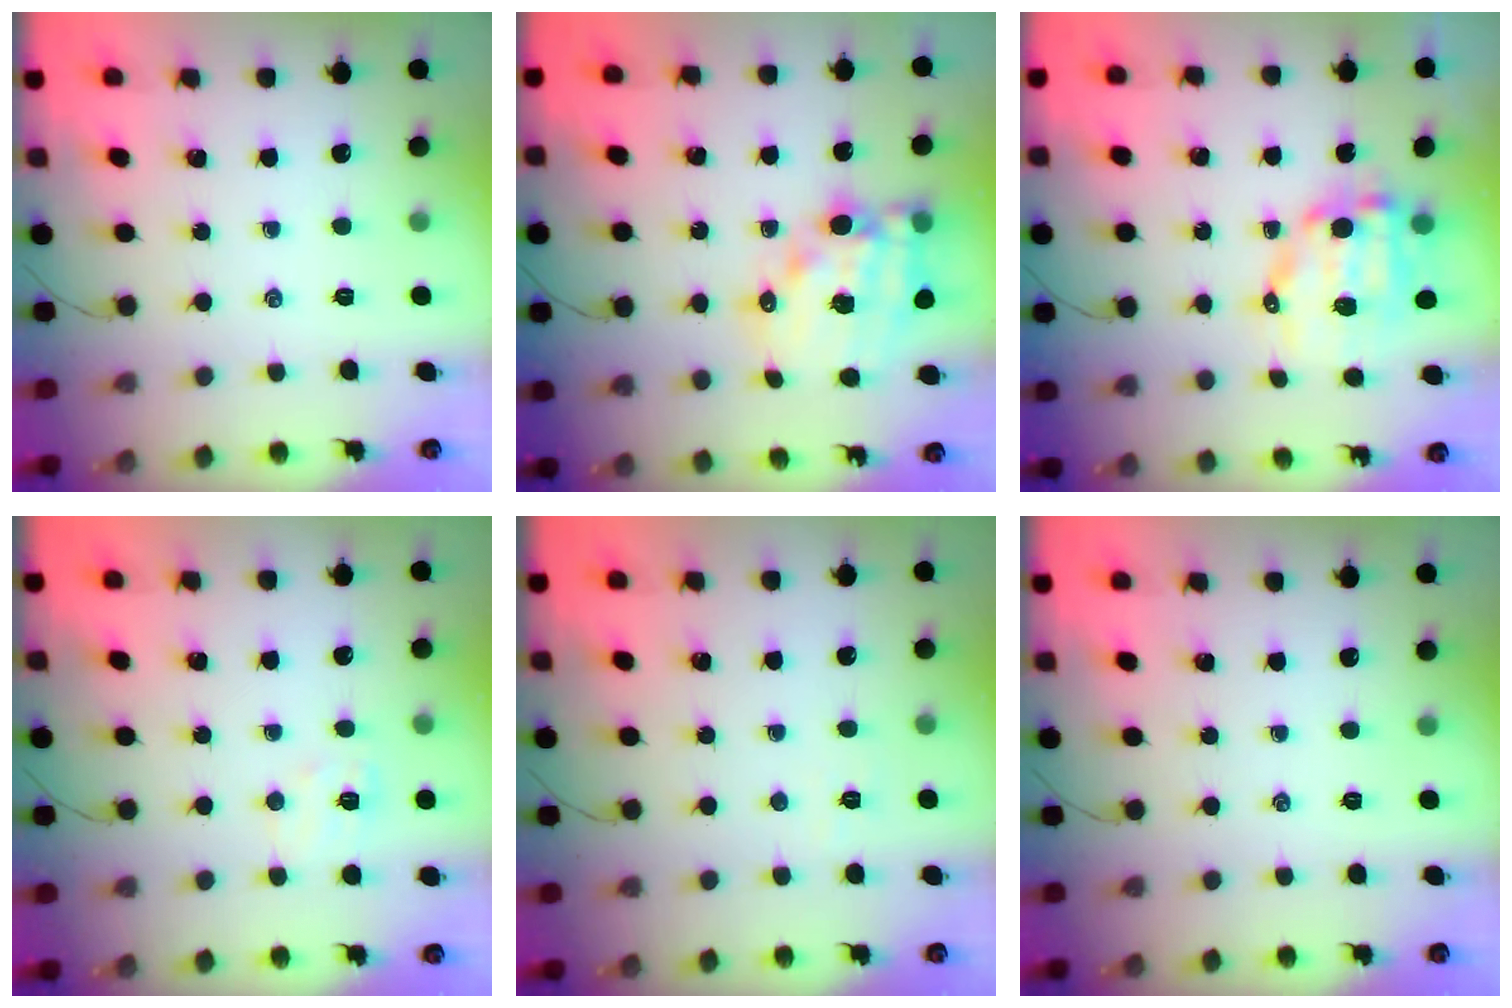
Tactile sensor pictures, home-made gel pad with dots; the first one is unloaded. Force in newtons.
{"total": 15.4, "press": 14.9, "slide": 3.8}
{"total": 10.4, "press": 10.1, "slide": 2.2}
{"total": 6.0, "press": 5.8, "slide": 1.4}
{"total": 2.5, "press": 2.4, "slide": 0.7}
{"total": 0.0}